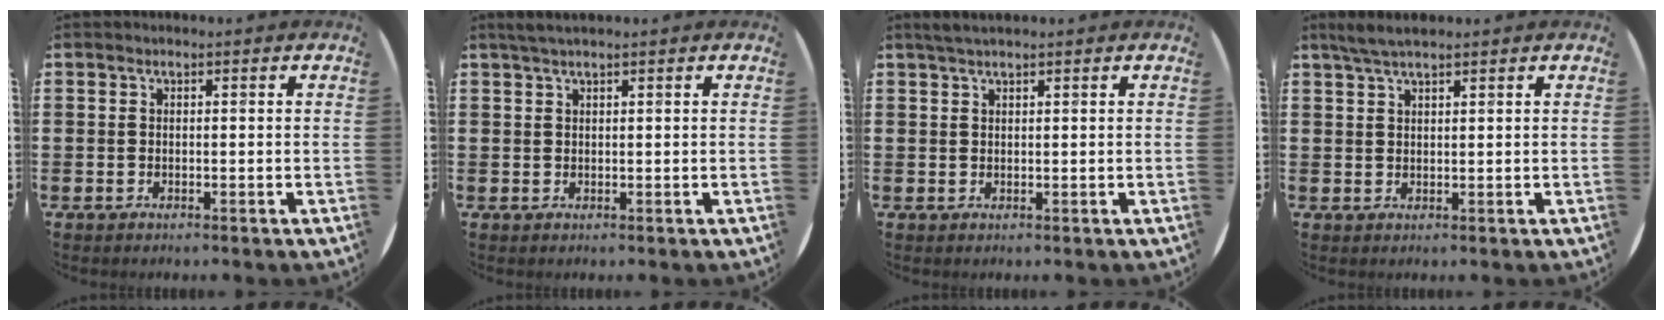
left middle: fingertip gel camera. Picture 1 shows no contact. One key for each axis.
{"total": 1.6, "fx": 1.4, "fy": 0.2, "fz": 0.7, "tx": -0.014, "ty": 0.003, "tz": 0.026}
{"total": 1.4, "fx": 1.2, "fy": 0.0, "fz": 0.7, "tx": -0.014, "ty": 0.003, "tz": 0.022}
{"total": 2.8, "fx": 2.3, "fy": 0.4, "fz": 1.6, "tx": -0.034, "ty": 0.005, "tz": 0.041}